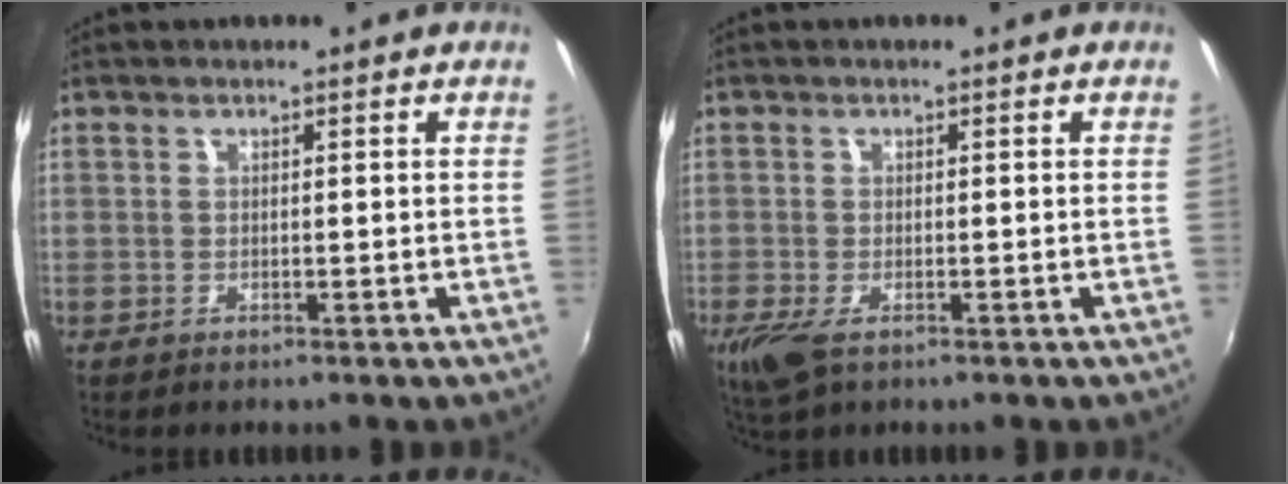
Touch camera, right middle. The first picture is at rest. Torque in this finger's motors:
{"motor_torque": [0.75, -0.42, 0.21, 0.08]}